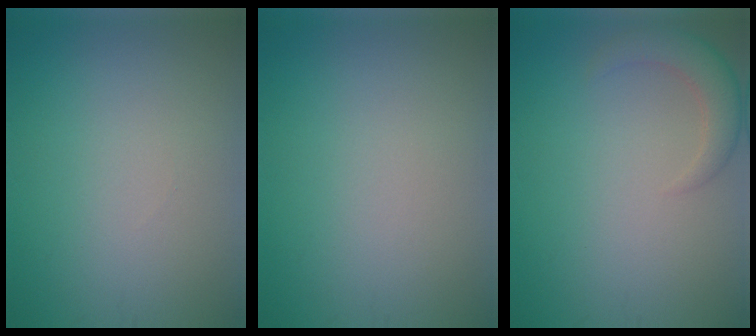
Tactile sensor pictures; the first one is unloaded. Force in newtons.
{"total": 0.0}
{"total": 2.9, "press": 2.9, "slide": 0.3}